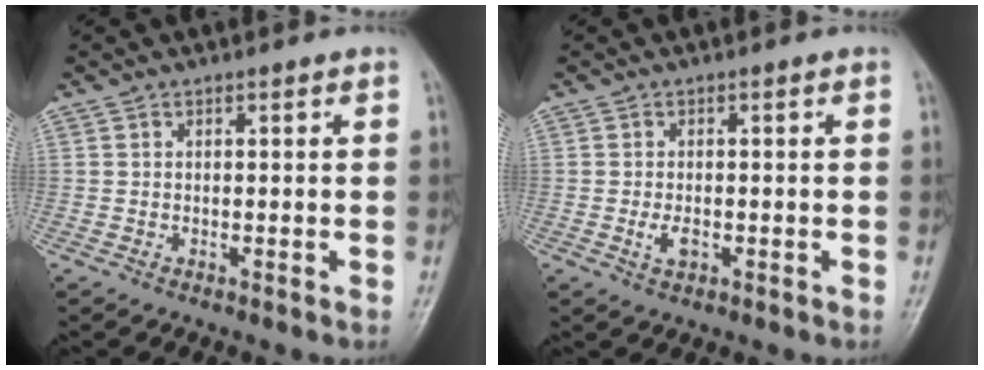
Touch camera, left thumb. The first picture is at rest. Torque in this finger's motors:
{"motor_torque": [-0.05, 0.25, 0.51, -0.05, 0.01]}